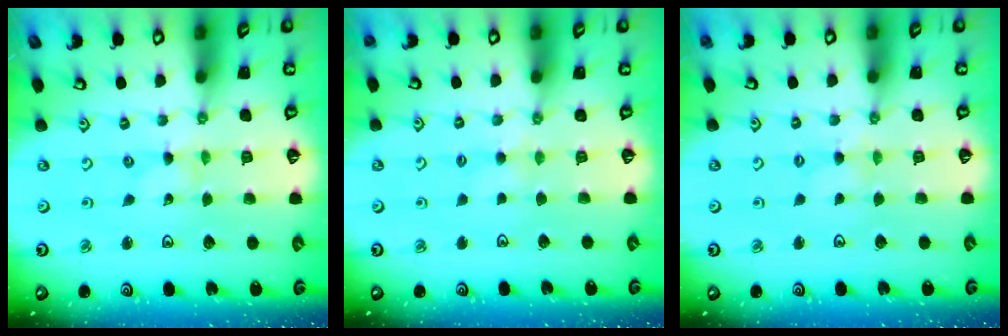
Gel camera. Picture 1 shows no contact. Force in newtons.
{"total": 3.2, "press": 3.2, "slide": 0.4}
{"total": 1.0, "press": 1.0, "slide": 0.2}